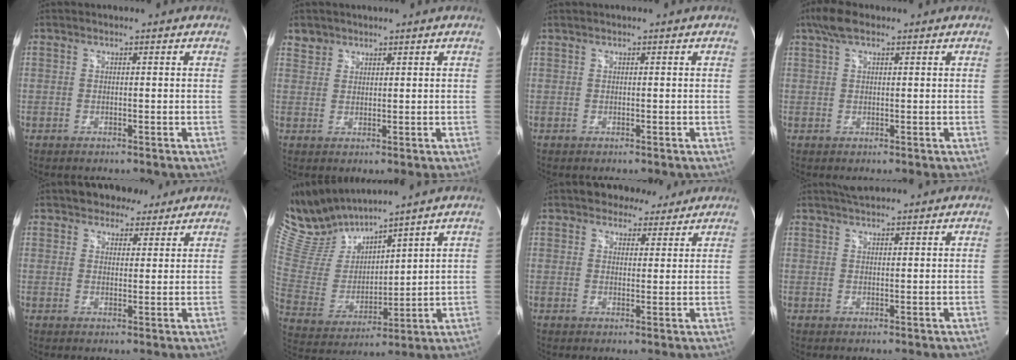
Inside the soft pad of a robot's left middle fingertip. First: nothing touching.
{"total": 2.1, "force": [1.6, 1.3, -0.3], "torque": [0.012, 0.007, 0.025]}
{"total": 0.0}
{"total": 4.0, "force": [2.7, 1.5, 2.6], "torque": [-0.062, 0.021, 0.052]}
{"total": 5.6, "force": [4.4, 3.1, 1.6], "torque": [-0.020, 0.011, 0.068]}
{"total": 12.0, "force": [11.5, 1.4, 3.2], "torque": [-0.086, 0.001, 0.248]}
{"total": 5.4, "force": [4.4, 2.9, 1.1], "torque": [-0.014, 0.008, 0.061]}
{"total": 3.7, "force": [3.3, 0.7, 1.5], "torque": [-0.030, 0.023, 0.058]}